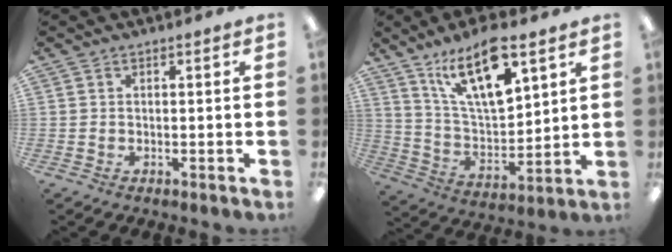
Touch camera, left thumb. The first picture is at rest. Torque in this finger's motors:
{"motor_torque": [-0.03, 0.09, 1.48, -1.10, 0.10]}